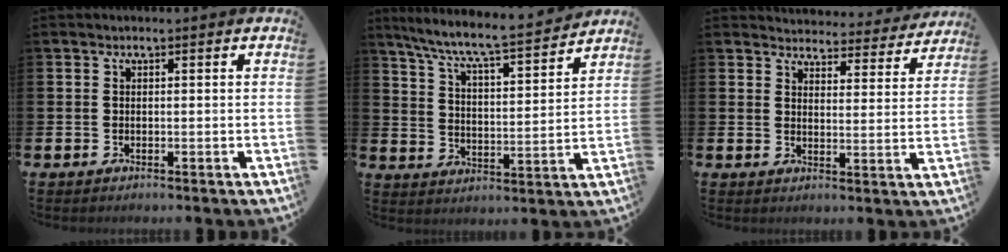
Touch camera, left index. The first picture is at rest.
{"total": 7.8, "force": [7.2, 0.3, 3.0], "torque": [-0.088, -0.057, 0.120]}
{"total": 4.2, "force": [4.1, 0.9, 0.1], "torque": [-0.005, -0.037, 0.067]}